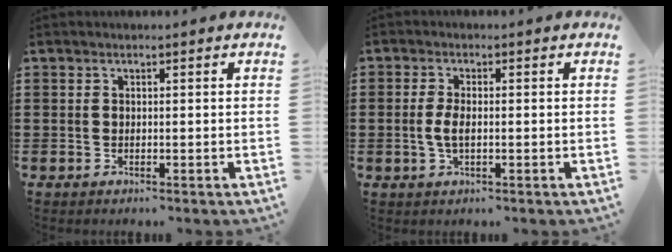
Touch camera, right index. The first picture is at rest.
{"total": 3.0, "force": [-0.4, 1.1, 2.8], "torque": [-0.074, -0.008, -0.014]}